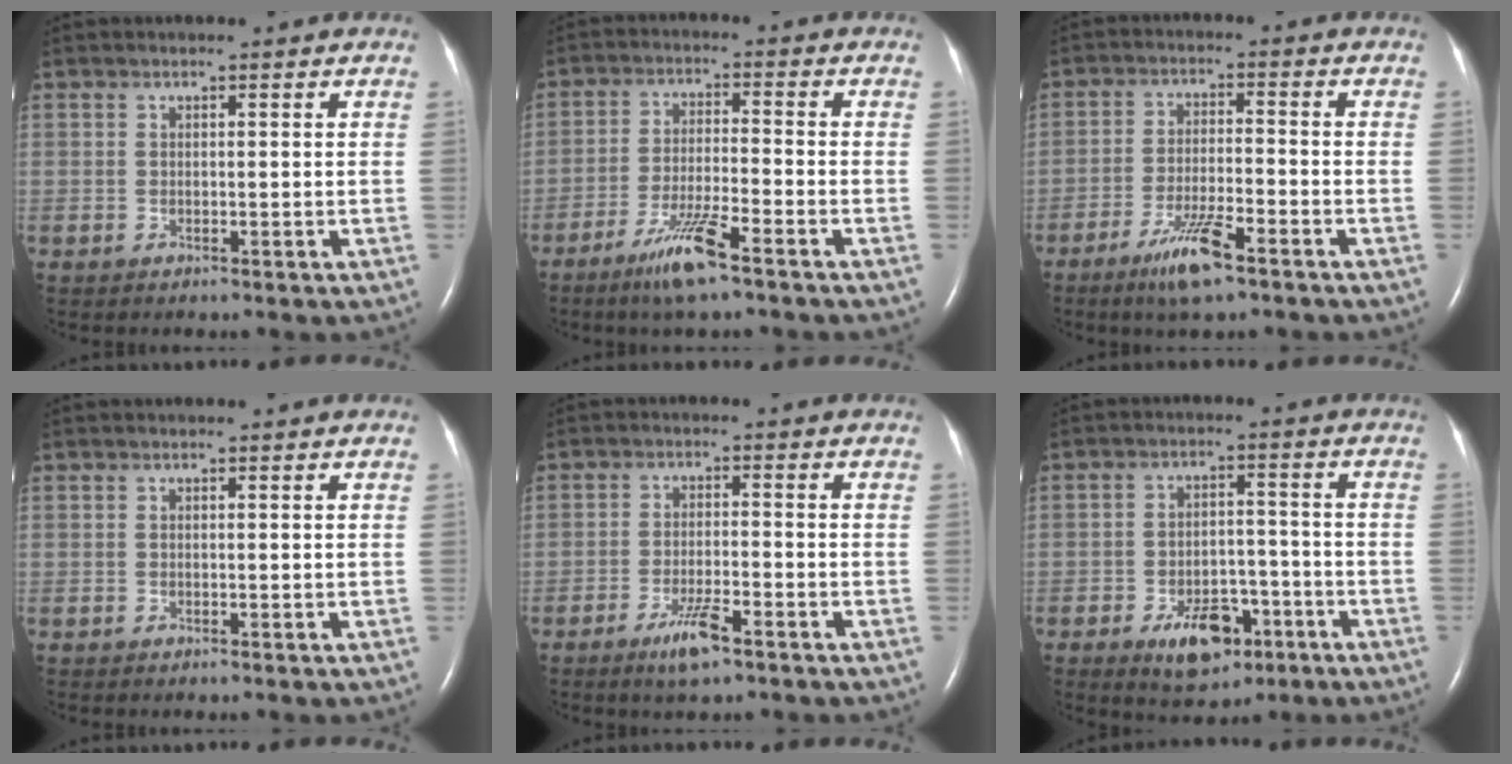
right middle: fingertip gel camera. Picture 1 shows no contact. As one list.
[{"total": 7.7, "force": [-5.2, 0.1, 5.7], "torque": [-0.117, -0.017, -0.097]}, {"total": 7.4, "force": [-4.8, 0.8, 5.5], "torque": [-0.112, -0.012, -0.086]}, {"total": 0.0}, {"total": 5.1, "force": [-3.3, 0.7, 3.8], "torque": [-0.078, -0.006, -0.059]}, {"total": 8.5, "force": [-4.7, 4.5, 5.5], "torque": [-0.086, 0.004, -0.068]}]